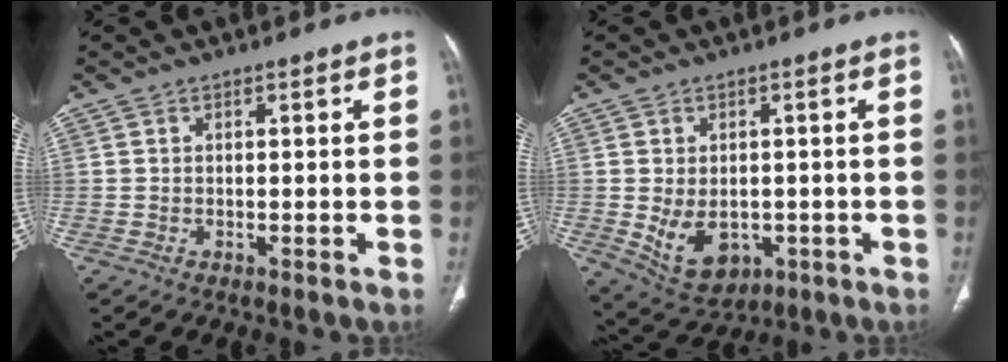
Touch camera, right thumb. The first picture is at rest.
{"total": 8.7, "force": [-1.6, 6.2, 5.9], "torque": [-0.083, -0.003, -0.004]}